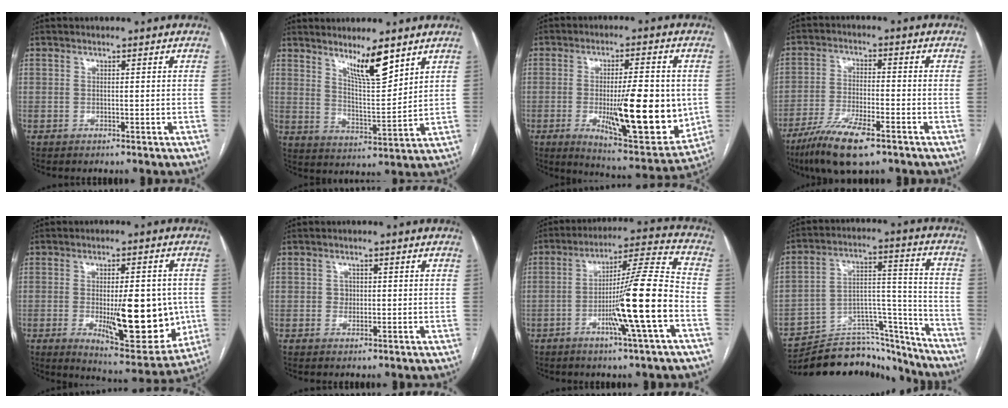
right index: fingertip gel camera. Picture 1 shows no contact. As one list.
[{"total": 8.2, "force": [6.0, 0.9, 5.5], "torque": [-0.102, -0.014, 0.111]}, {"total": 18.0, "force": [-2.0, 4.1, 17.4], "torque": [-0.261, -0.026, -0.020]}, {"total": 10.1, "force": [-6.8, 1.9, 7.2], "torque": [-0.137, -0.021, -0.119]}, {"total": 16.3, "force": [-2.3, 5.1, 15.3], "torque": [-0.212, -0.018, -0.018]}, {"total": 1.2, "force": [0.1, 1.1, 0.3], "torque": [-0.004, 0.001, 0.003]}, {"total": 14.5, "force": [-4.5, -1.1, 13.7], "torque": [-0.229, 0.002, -0.080]}, {"total": 21.8, "force": [-20.7, 5.2, 4.4], "torque": [-0.057, 0.052, -0.308]}]